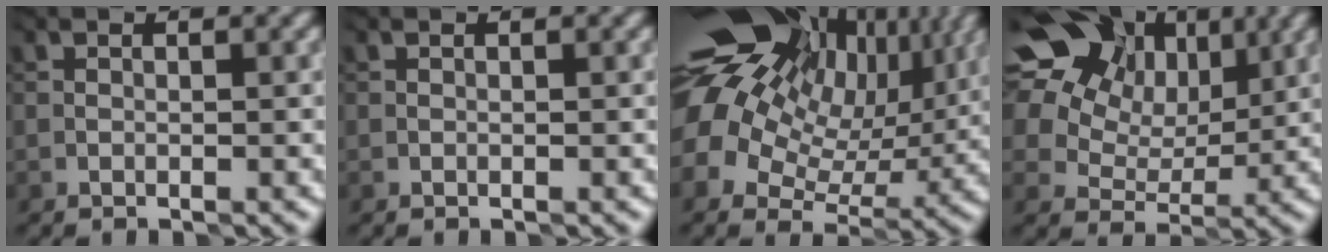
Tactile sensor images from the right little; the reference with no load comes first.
{"total": 0.0}
{"total": 20.9, "force": [7.9, 15.1, 12.2], "torque": [-0.253, 0.041, 0.122]}
{"total": 19.8, "force": [9.9, 14.4, 9.2], "torque": [-0.192, 0.043, 0.177]}